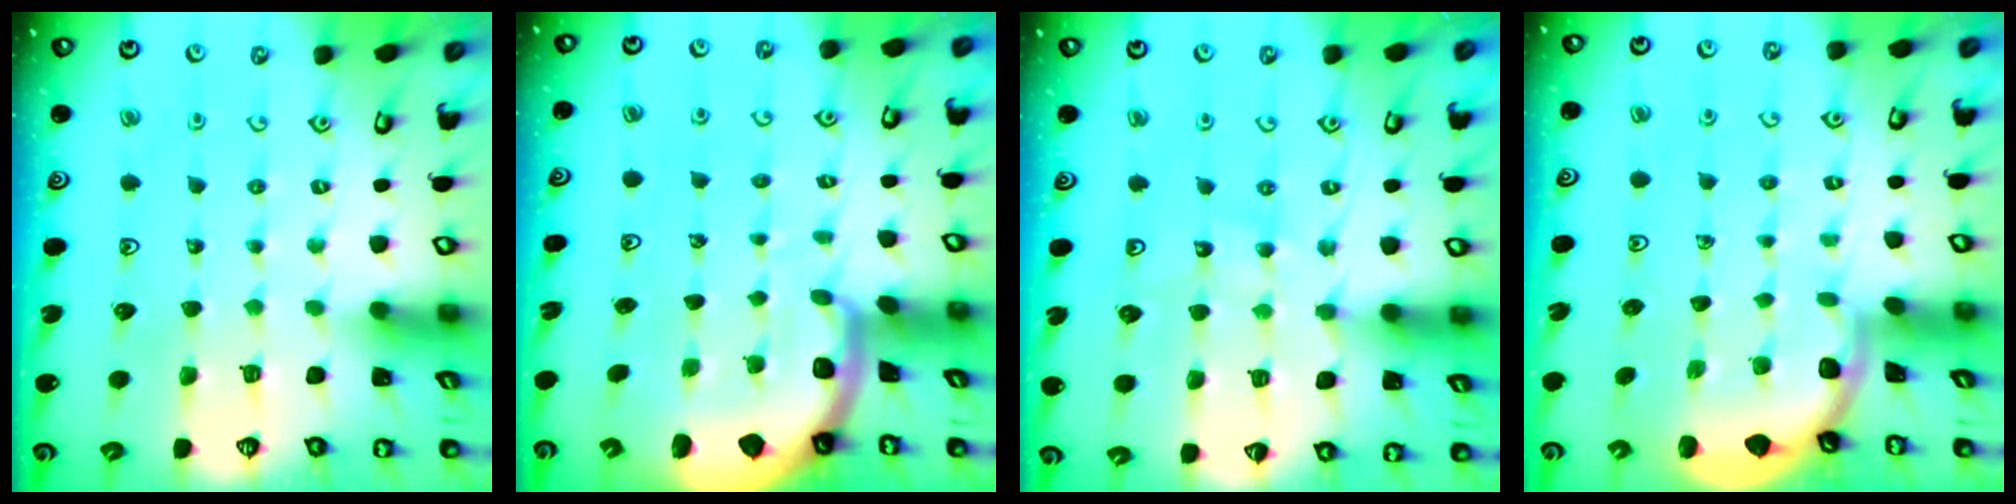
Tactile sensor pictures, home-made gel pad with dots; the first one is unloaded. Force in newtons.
{"total": 3.1, "press": 3.0, "slide": 0.6}
{"total": 12.1, "press": 11.6, "slide": 3.5}
{"total": 1.8, "press": 1.8, "slide": 0.0}